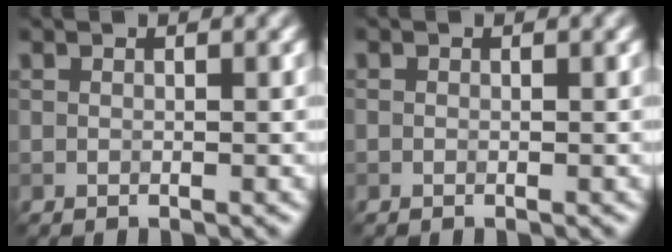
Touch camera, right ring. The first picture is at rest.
{"total": 0.0}